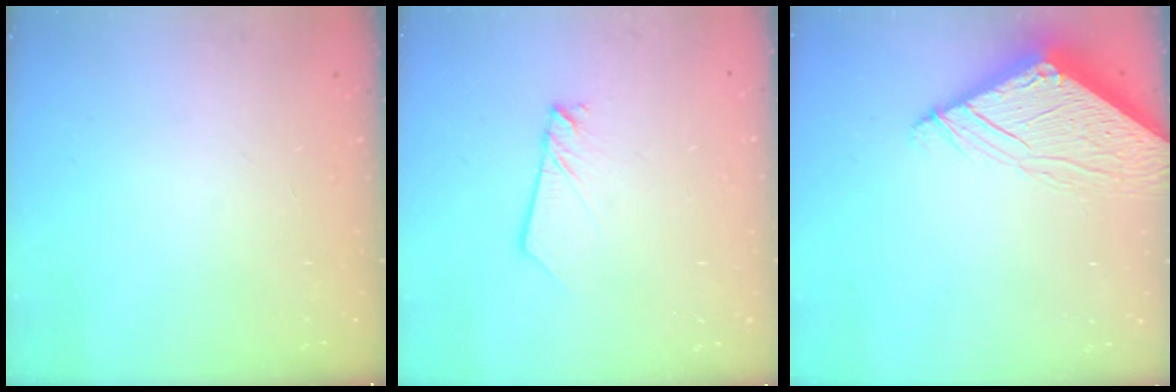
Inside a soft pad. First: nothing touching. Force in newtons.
{"total": 2.4, "press": 2.4, "slide": 0.1}
{"total": 8.1, "press": 8.0, "slide": 0.8}